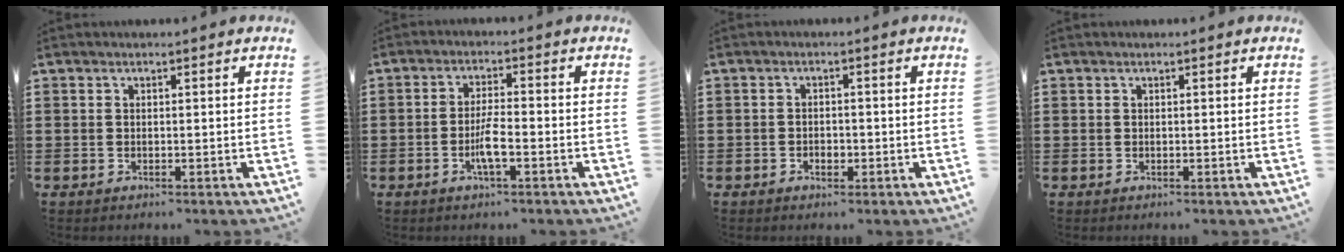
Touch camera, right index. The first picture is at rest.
{"total": 3.9, "force": [-1.6, 0.6, 3.6], "torque": [-0.075, -0.005, -0.033]}
{"total": 1.1, "force": [-0.4, 0.7, 0.6], "torque": [-0.013, 0.001, -0.008]}
{"total": 0.0}